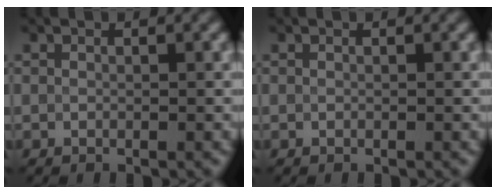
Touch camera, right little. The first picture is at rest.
{"total": 0.0}